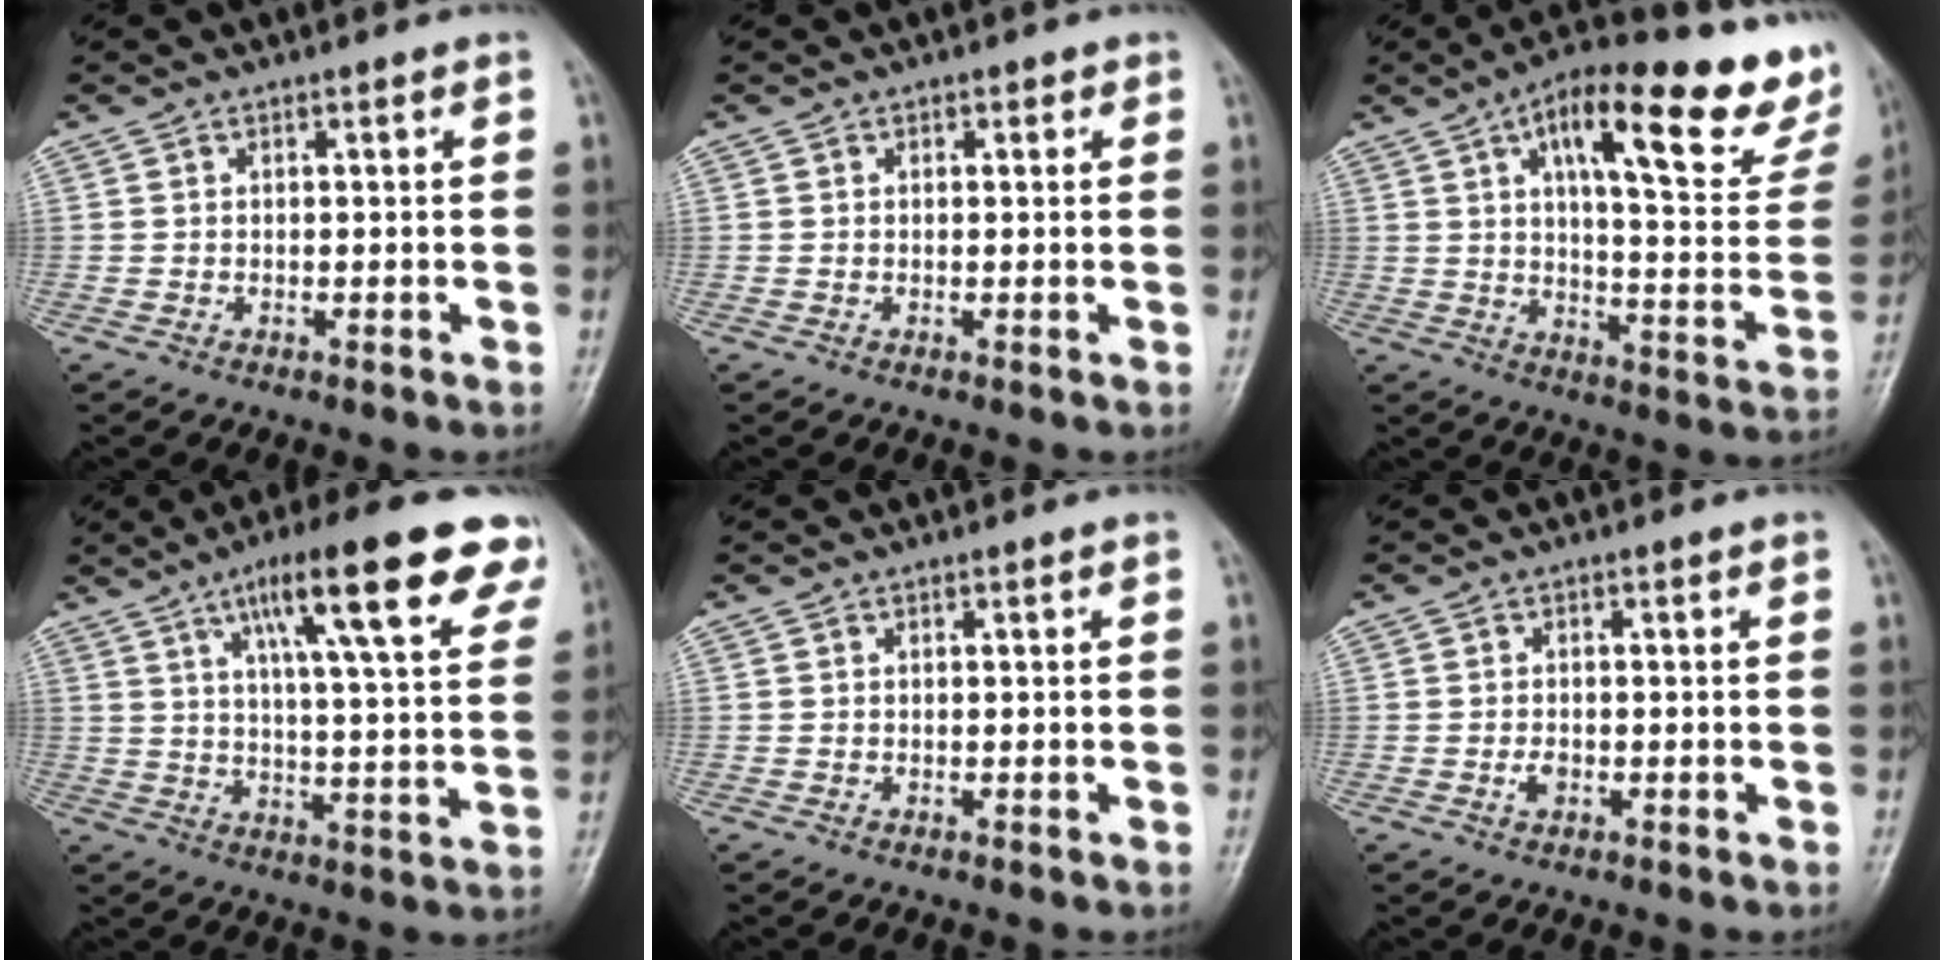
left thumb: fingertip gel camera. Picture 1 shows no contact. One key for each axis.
{"total": 1.2, "fx": 0.6, "fy": 0.9, "fz": 0.7, "tx": 0.005, "ty": 0.000, "tz": 0.003}
{"total": 25.6, "fx": 13.9, "fy": 8.1, "fz": 19.9, "tx": -0.240, "ty": -0.028, "tz": 0.189}
{"total": 19.6, "fx": 10.8, "fy": 3.9, "fz": 15.9, "tx": -0.209, "ty": -0.019, "tz": 0.158}
{"total": 0.0}
{"total": 1.8, "fx": -0.6, "fy": 1.2, "fz": 1.2, "tx": -0.016, "ty": 0.002, "tz": -0.013}